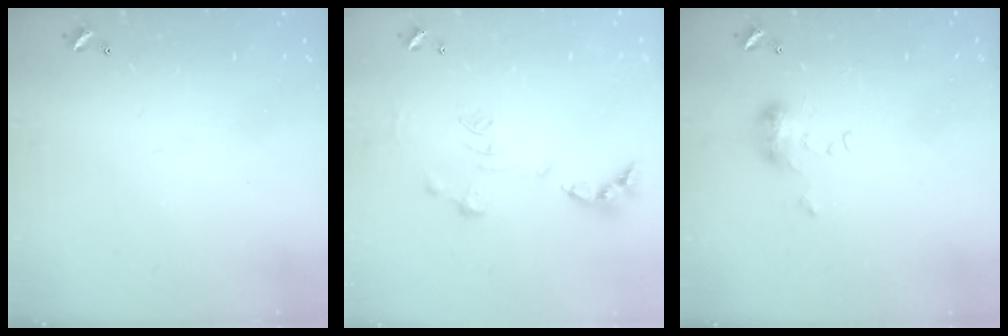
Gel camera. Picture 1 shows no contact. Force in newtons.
{"total": 1.1, "press": 1.0, "slide": 0.4}
{"total": 6.2, "press": 6.2, "slide": 0.7}